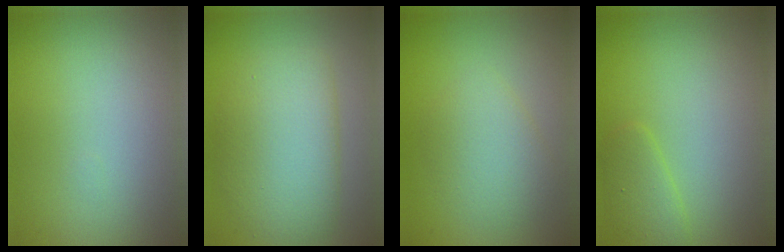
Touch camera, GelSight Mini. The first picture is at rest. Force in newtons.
{"total": 5.6, "press": 5.6, "slide": 0.2}
{"total": 3.0, "press": 3.0, "slide": 0.1}
{"total": 1.8, "press": 1.8, "slide": 0.1}